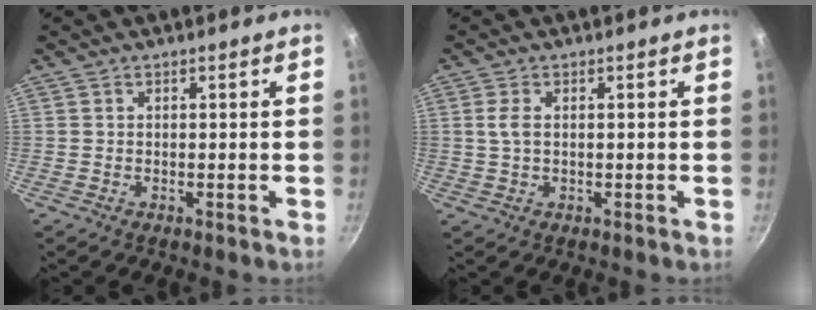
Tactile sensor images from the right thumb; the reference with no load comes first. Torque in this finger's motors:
{"motor_torque": [-1.24, 0.37, 0.26, 0.38, -0.18]}